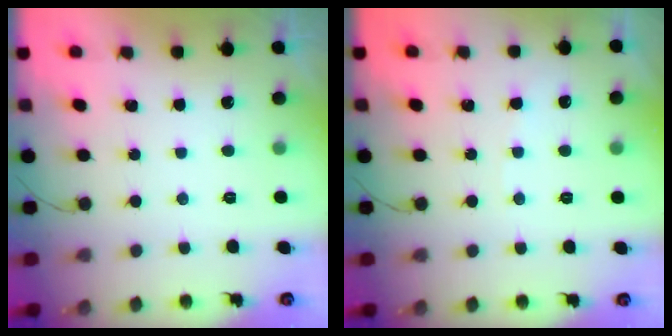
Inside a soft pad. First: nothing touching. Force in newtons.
{"total": 2.0, "press": 2.0, "slide": 0.3}